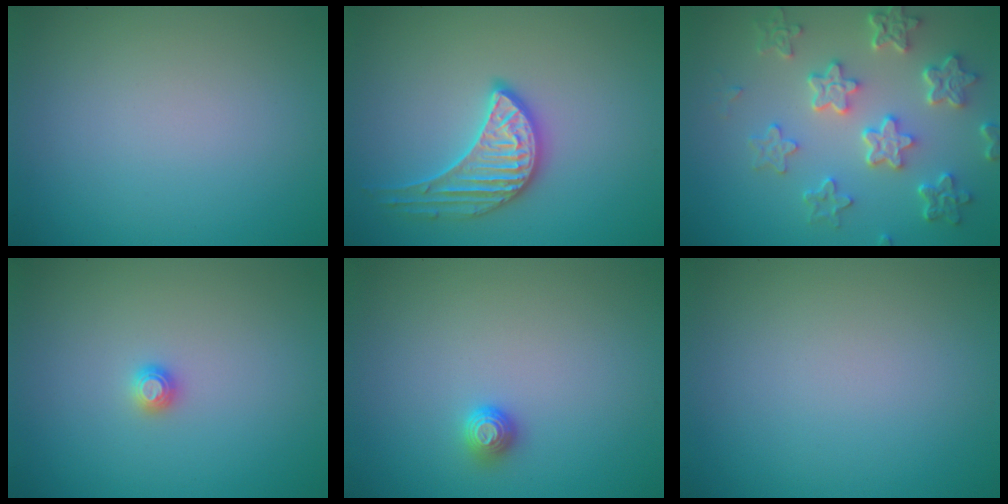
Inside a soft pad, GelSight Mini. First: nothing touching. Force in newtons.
{"total": 3.3, "press": 3.3, "slide": 0.3}
{"total": 6.1, "press": 4.7, "slide": 3.9}
{"total": 1.0, "press": 1.0, "slide": 0.1}
{"total": 1.1, "press": 1.0, "slide": 0.4}
{"total": 0.0}